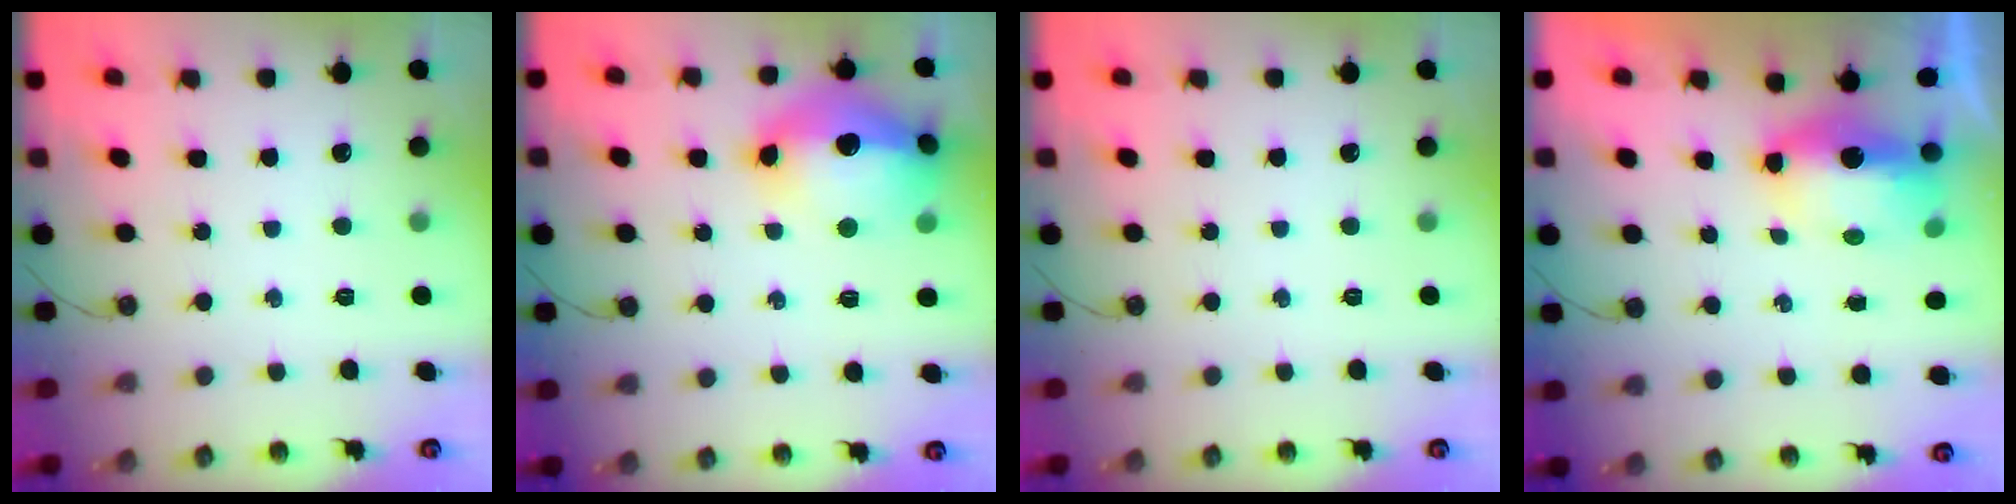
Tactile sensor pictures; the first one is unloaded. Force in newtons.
{"total": 19.2, "press": 19.1, "slide": 1.9}
{"total": 0.0}
{"total": 8.1, "press": 7.6, "slide": 2.8}